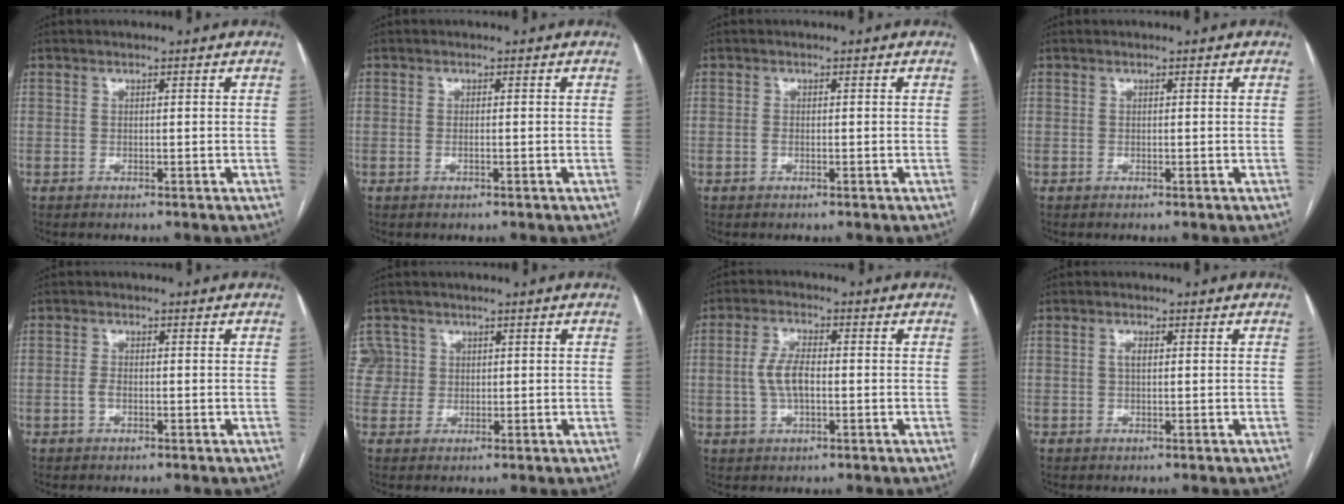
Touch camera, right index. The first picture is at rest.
{"total": 0.9, "force": [-0.3, 0.2, 0.8], "torque": [-0.019, -0.001, -0.004]}
{"total": 0.9, "force": [-0.3, 0.5, 0.7], "torque": [-0.016, 0.000, -0.005]}
{"total": 0.0}
{"total": 1.8, "force": [-0.5, 0.9, 1.5], "torque": [-0.031, 0.002, -0.009]}
{"total": 4.1, "force": [1.3, 3.9, -0.3], "torque": [0.021, 0.017, 0.026]}
{"total": 5.5, "force": [-0.4, 2.2, 5.0], "torque": [-0.109, 0.008, -0.007]}
{"total": 1.3, "force": [0.2, 0.6, 1.2], "torque": [-0.024, 0.002, 0.003]}